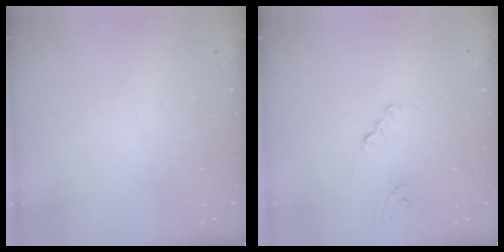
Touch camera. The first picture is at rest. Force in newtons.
{"total": 1.2, "press": 1.1, "slide": 0.1}